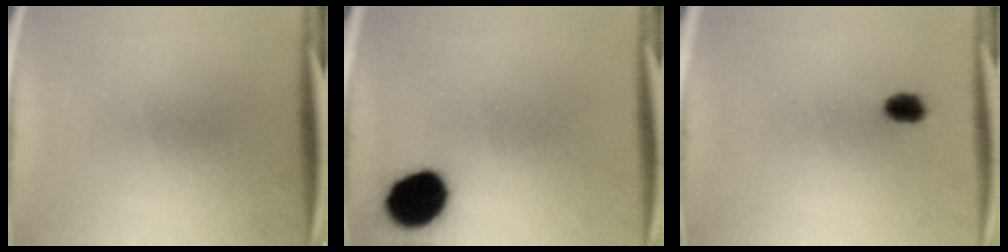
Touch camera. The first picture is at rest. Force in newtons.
{"total": 13.2}
{"total": 2.8}